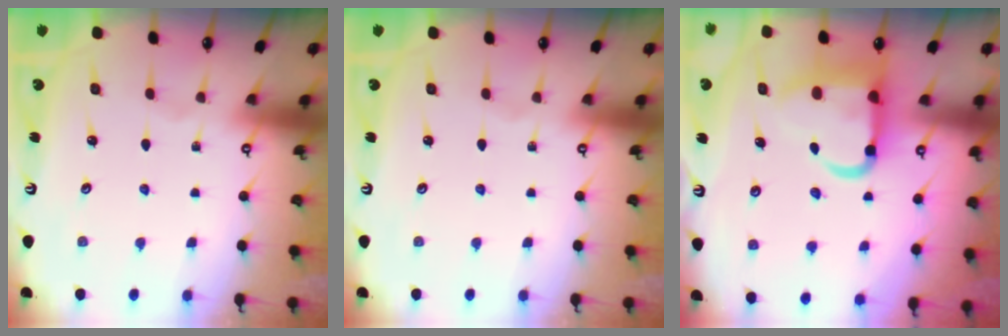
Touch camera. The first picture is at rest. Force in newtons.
{"total": 0.0}
{"total": 12.8, "press": 12.7, "slide": 1.7}